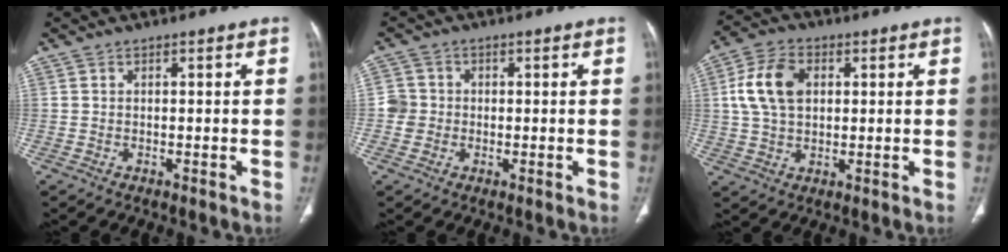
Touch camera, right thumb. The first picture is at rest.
{"total": 3.4, "force": [-0.4, 3.3, 0.5], "torque": [0.013, 0.009, -0.013]}
{"total": 10.4, "force": [2.2, 6.9, 7.4], "torque": [-0.141, 0.010, 0.039]}